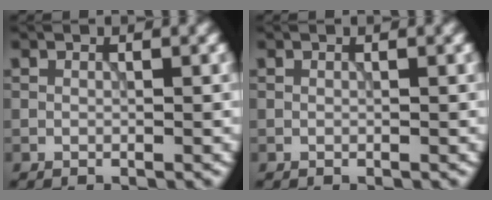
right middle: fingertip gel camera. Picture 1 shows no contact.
{"total": 0.0}